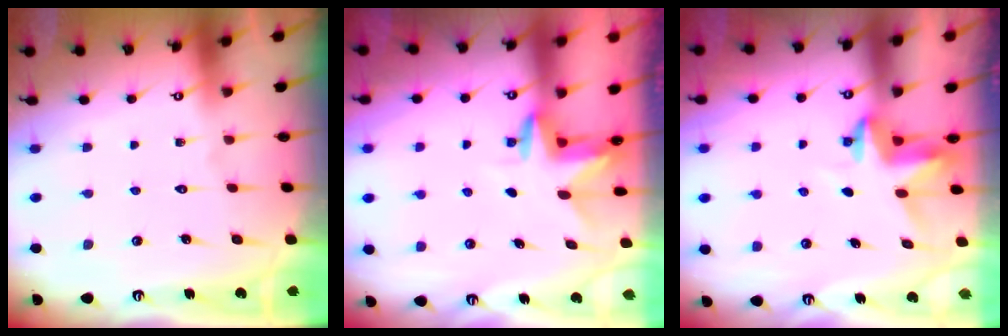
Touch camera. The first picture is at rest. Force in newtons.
{"total": 3.4, "press": 3.3, "slide": 0.3}
{"total": 3.9, "press": 3.9, "slide": 0.4}